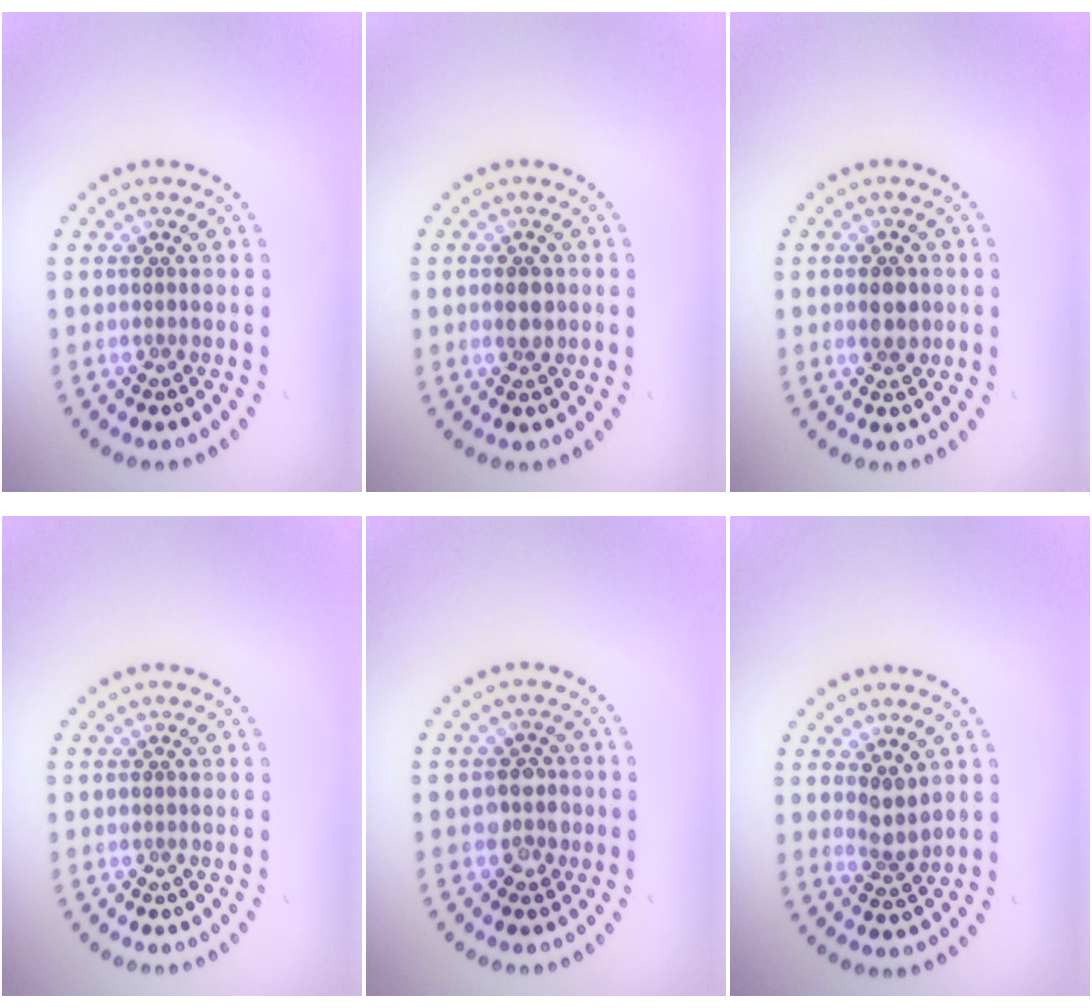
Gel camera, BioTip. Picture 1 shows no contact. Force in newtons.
{"total": 1.7, "press": 1.7, "slide": 0.1}
{"total": 2.1, "press": 2.1, "slide": 0.3}
{"total": 0.0}
{"total": 2.2, "press": 2.0, "slide": 1.0}
{"total": 2.1, "press": 1.7, "slide": 1.1}